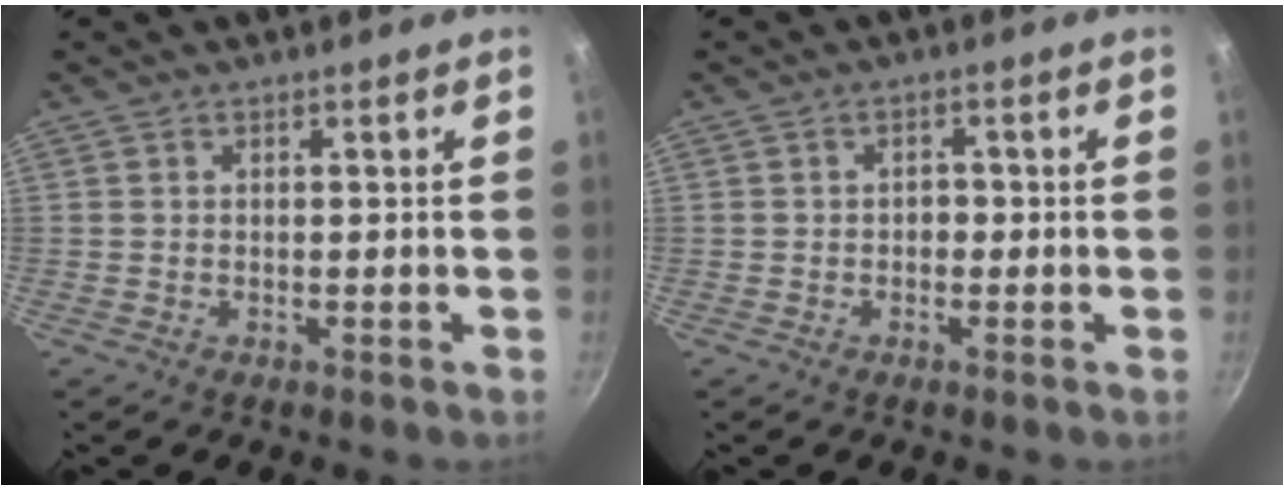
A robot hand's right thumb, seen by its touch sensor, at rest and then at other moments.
{"total": 1.7, "force": [-0.4, 1.3, 1.0], "torque": [-0.007, 0.009, -0.008]}